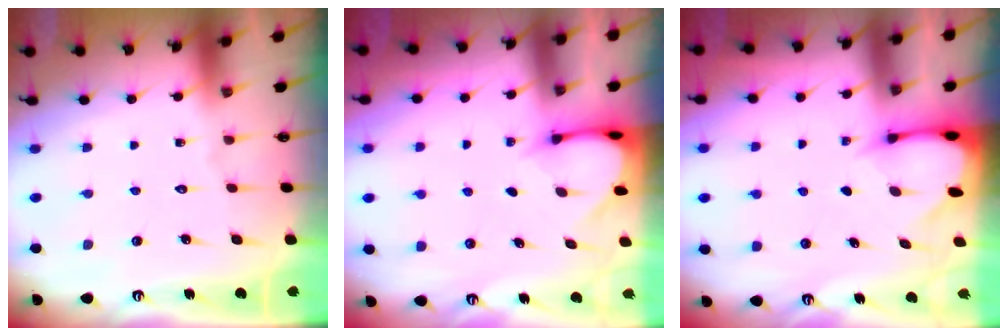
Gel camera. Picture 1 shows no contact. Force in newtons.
{"total": 3.1, "press": 3.1, "slide": 0.2}
{"total": 2.7, "press": 2.7, "slide": 0.3}